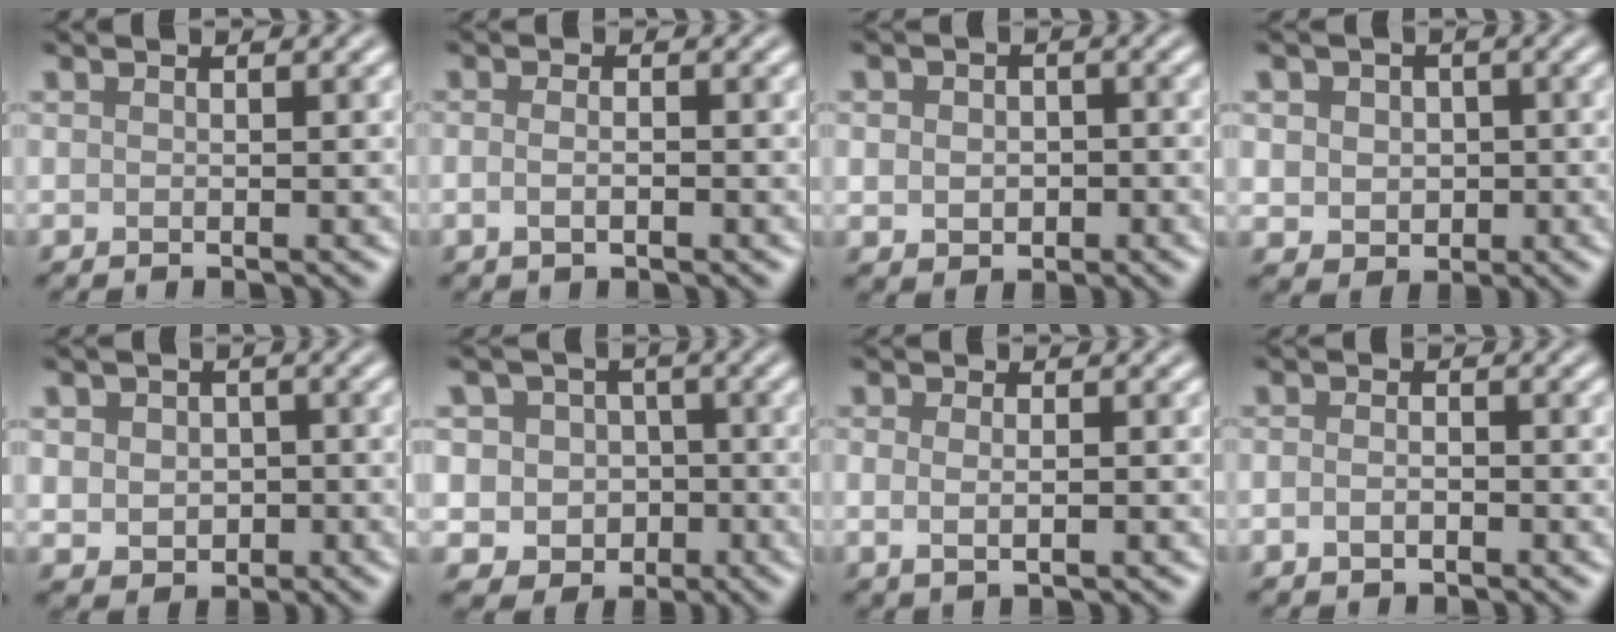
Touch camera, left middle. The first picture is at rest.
{"total": 1.5, "force": [-0.4, 0.7, 1.3], "torque": [-0.021, -0.002, -0.012]}
{"total": 2.8, "force": [-0.2, 2.3, 1.7], "torque": [-0.017, -0.005, -0.006]}
{"total": 4.1, "force": [0.4, 3.5, 2.1], "torque": [-0.033, 0.010, -0.008]}
{"total": 3.8, "force": [0.1, 3.3, 2.0], "torque": [-0.032, -0.001, -0.003]}
{"total": 5.3, "force": [-0.2, 5.0, 1.7], "torque": [-0.015, 0.016, -0.029]}
{"total": 1.7, "force": [0.2, 0.9, 1.4], "torque": [-0.021, -0.003, 0.000]}
{"total": 1.5, "force": [-0.6, 0.9, 1.0], "torque": [-0.020, 0.000, -0.015]}